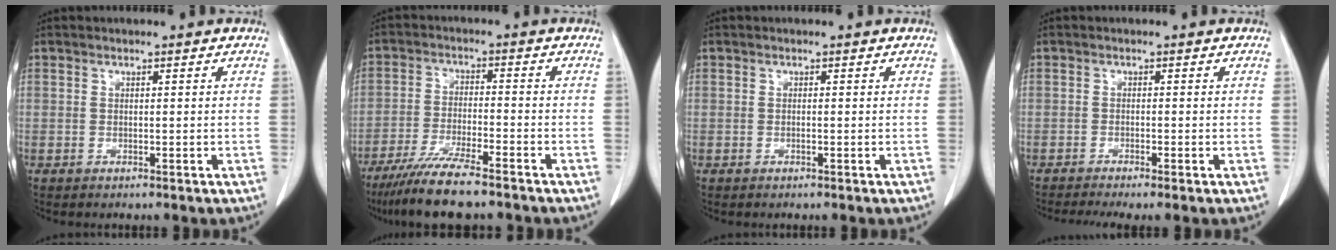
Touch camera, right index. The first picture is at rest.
{"total": 10.0, "force": [-8.1, 0.5, 5.8], "torque": [-0.099, -0.027, -0.136]}
{"total": 0.0}
{"total": 4.6, "force": [-3.6, 0.2, 2.9], "torque": [-0.039, -0.009, -0.055]}